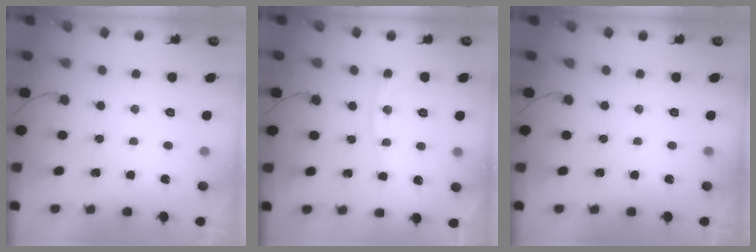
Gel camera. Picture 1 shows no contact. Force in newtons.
{"total": 6.7, "press": 6.7, "slide": 1.0}
{"total": 0.0}